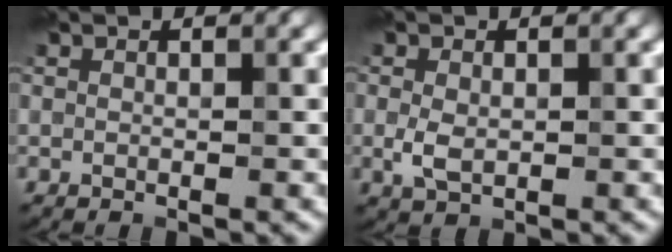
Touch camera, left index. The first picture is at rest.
{"total": 2.2, "force": [-0.1, 1.5, 1.6], "torque": [-0.036, -0.003, -0.001]}